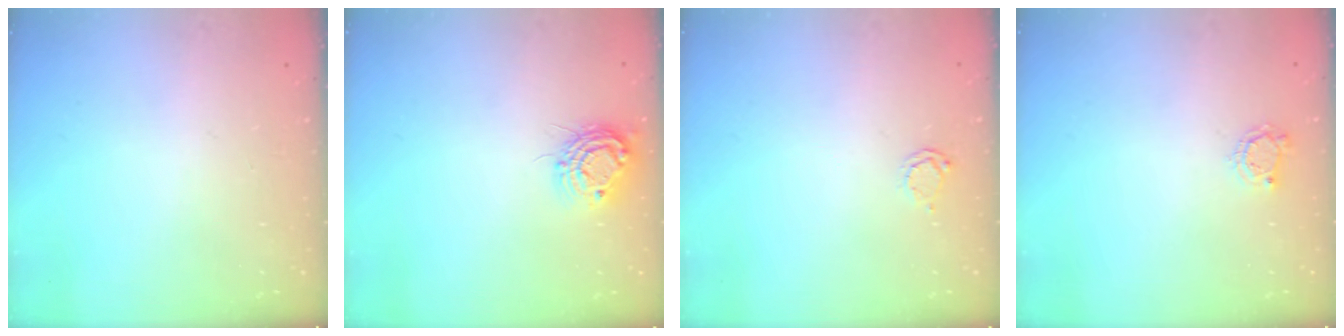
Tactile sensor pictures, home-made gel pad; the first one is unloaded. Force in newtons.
{"total": 9.8, "press": 9.8, "slide": 0.8}
{"total": 2.4, "press": 2.4, "slide": 0.2}
{"total": 3.9, "press": 3.9, "slide": 0.5}